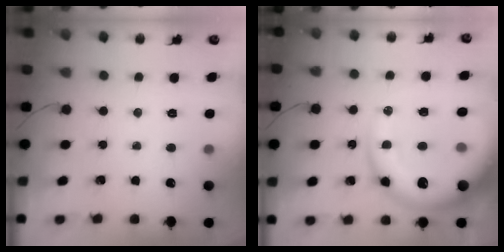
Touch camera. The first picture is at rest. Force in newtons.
{"total": 19.0, "press": 18.5, "slide": 4.3}